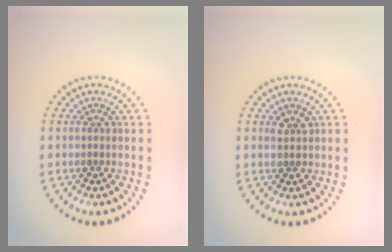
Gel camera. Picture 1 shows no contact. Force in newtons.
{"total": 1.2, "press": 1.2, "slide": 0.1}